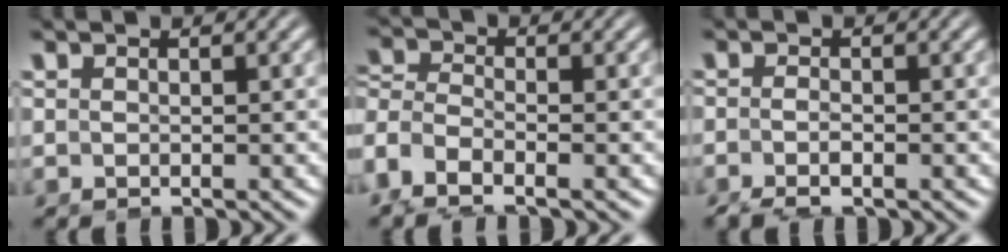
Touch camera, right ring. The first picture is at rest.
{"total": 5.8, "force": [-2.1, 4.5, 3.0], "torque": [-0.097, -0.032, -0.031]}
{"total": 2.8, "force": [-1.9, 1.3, 1.6], "torque": [-0.038, -0.012, -0.029]}